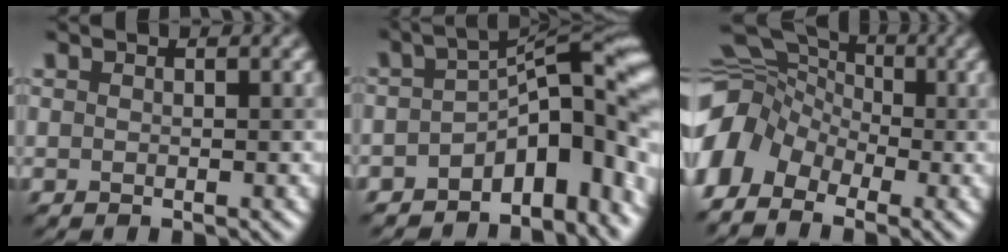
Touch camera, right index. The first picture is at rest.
{"total": 11.0, "force": [-3.8, 5.1, 8.9], "torque": [-0.098, 0.007, -0.067]}
{"total": 8.5, "force": [-2.8, 6.4, 4.9], "torque": [-0.089, -0.003, -0.056]}